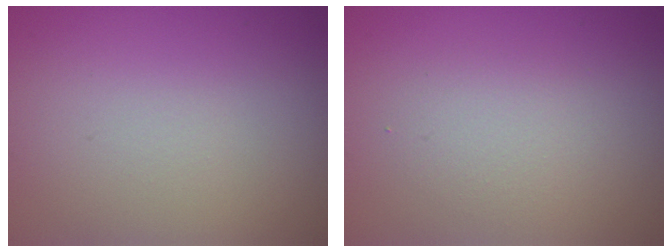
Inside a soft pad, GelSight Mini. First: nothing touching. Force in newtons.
{"total": 2.0, "press": 2.0, "slide": 0.1}